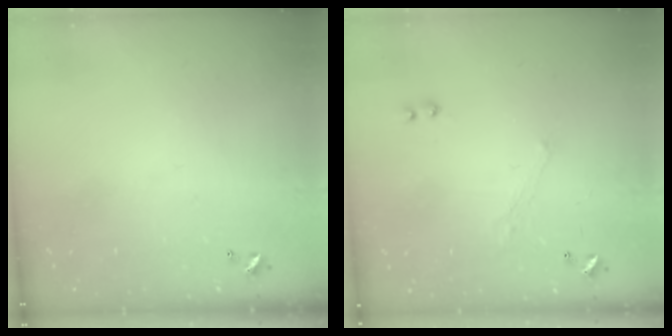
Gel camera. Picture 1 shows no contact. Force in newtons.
{"total": 1.0, "press": 0.9, "slide": 0.5}